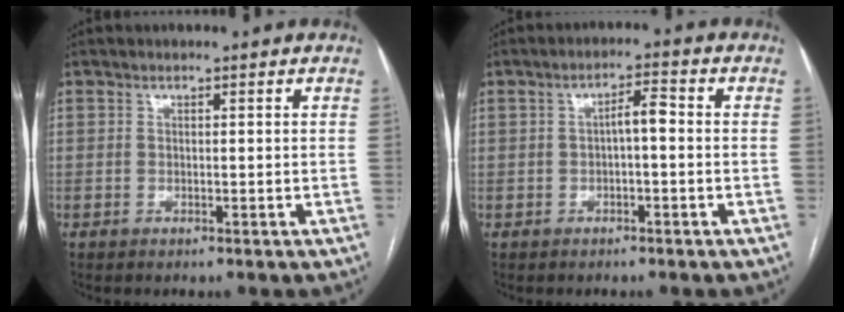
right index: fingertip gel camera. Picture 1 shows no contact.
{"total": 3.1, "force": [-0.3, 0.8, 2.9], "torque": [-0.048, 0.013, -0.004]}